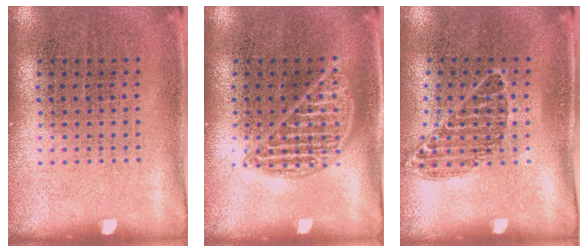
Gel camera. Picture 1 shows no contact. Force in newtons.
{"total": 1.1, "press": 1.0, "slide": 0.2}
{"total": 0.8, "press": 0.7, "slide": 0.4}